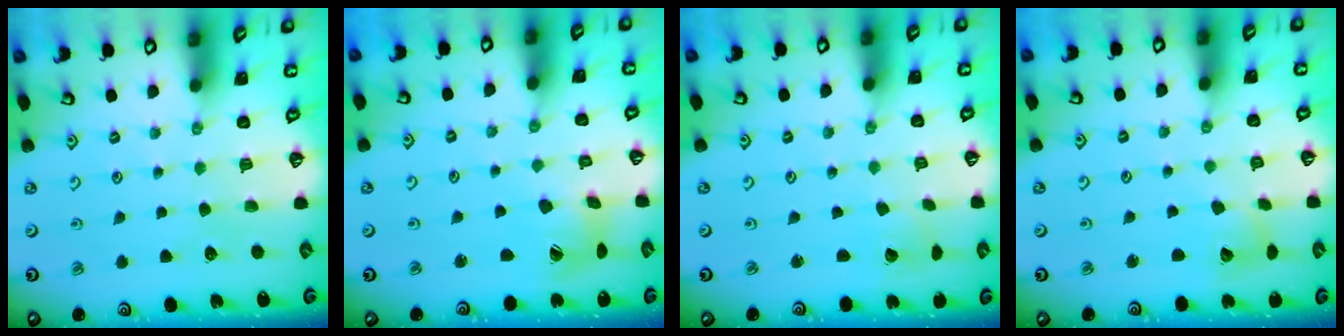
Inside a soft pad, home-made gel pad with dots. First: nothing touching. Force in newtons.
{"total": 7.8, "press": 7.7, "slide": 0.8}
{"total": 2.1, "press": 2.1, "slide": 0.2}
{"total": 5.5, "press": 5.4, "slide": 0.6}